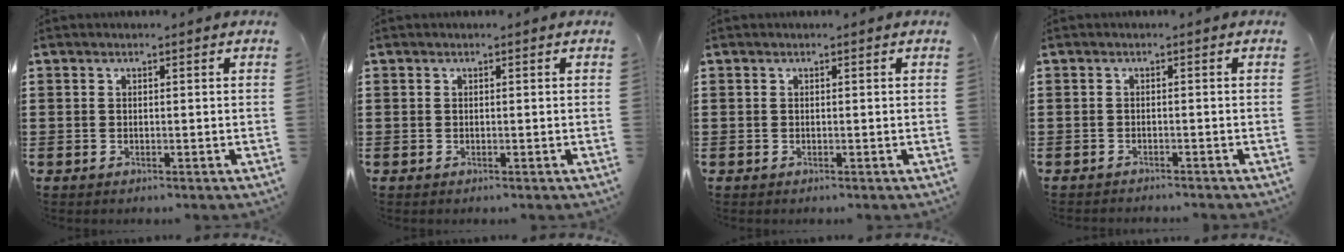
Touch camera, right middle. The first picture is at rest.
{"total": 0.0}
{"total": 0.0}
{"total": 0.8, "force": [-0.8, -0.1, 0.0], "torque": [-0.003, 0.000, -0.018]}